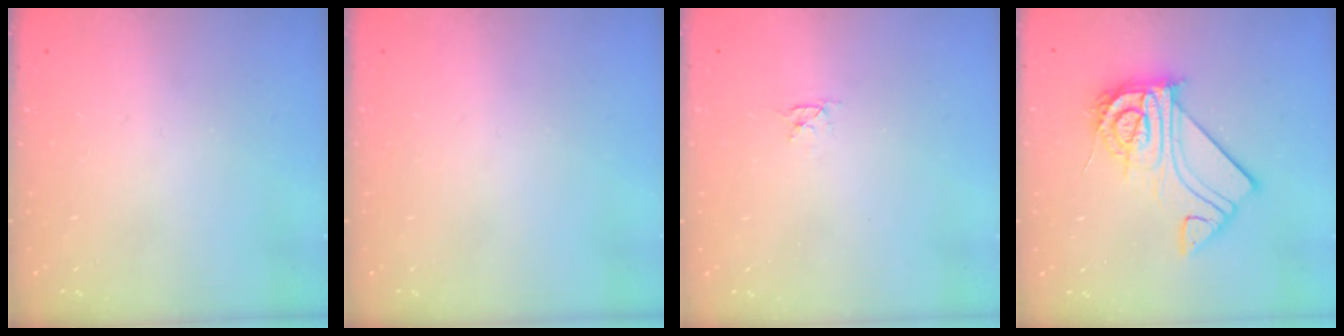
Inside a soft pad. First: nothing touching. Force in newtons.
{"total": 0.0}
{"total": 2.8, "press": 2.8, "slide": 0.3}
{"total": 15.9, "press": 15.8, "slide": 0.7}